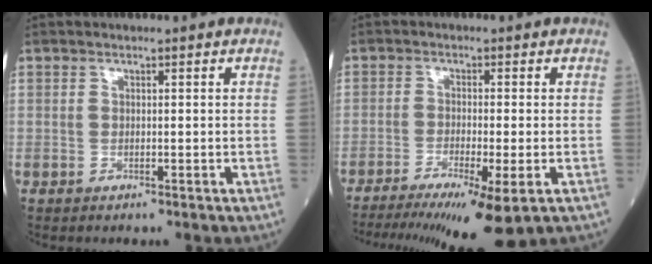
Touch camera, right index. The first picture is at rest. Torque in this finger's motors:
{"motor_torque": [0.52, -0.35, 0.30, 0.13]}